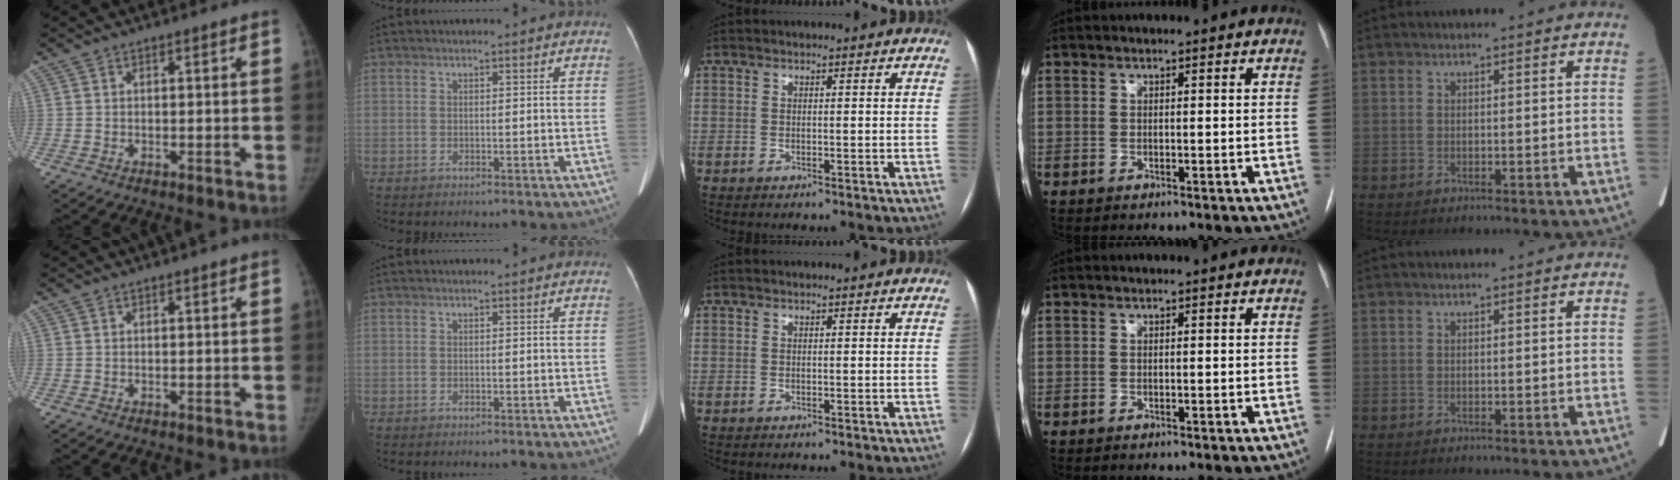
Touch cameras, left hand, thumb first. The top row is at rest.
{}